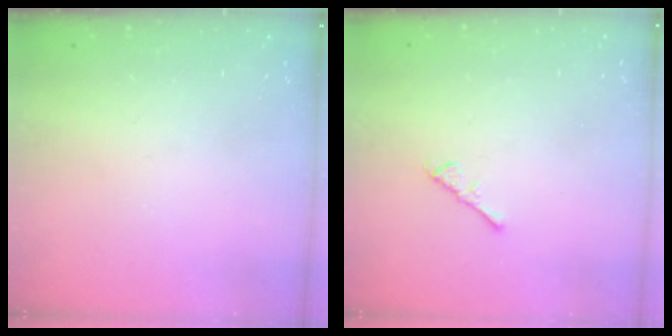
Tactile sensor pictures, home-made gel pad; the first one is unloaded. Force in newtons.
{"total": 2.2, "press": 2.1, "slide": 0.5}